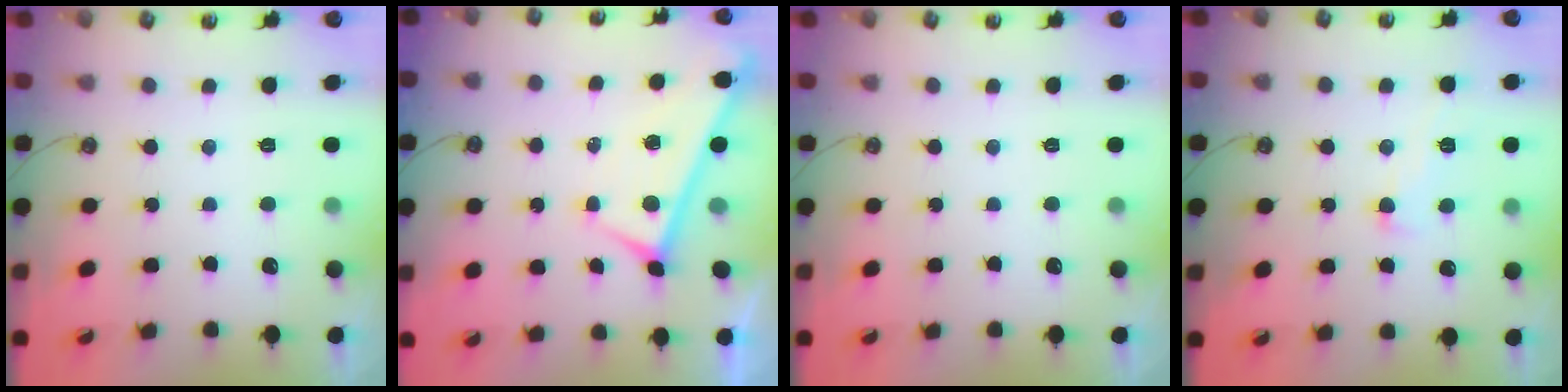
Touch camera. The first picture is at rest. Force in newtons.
{"total": 0.0}
{"total": 0.0}
{"total": 1.0, "press": 0.7, "slide": 0.7}